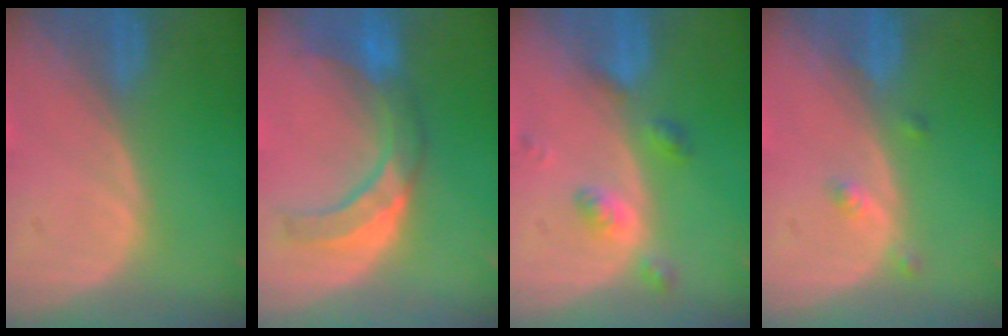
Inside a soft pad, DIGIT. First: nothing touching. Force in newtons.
{"total": 7.6, "press": 7.5, "slide": 1.3}
{"total": 4.2, "press": 4.0, "slide": 1.3}
{"total": 2.2, "press": 1.8, "slide": 1.3}